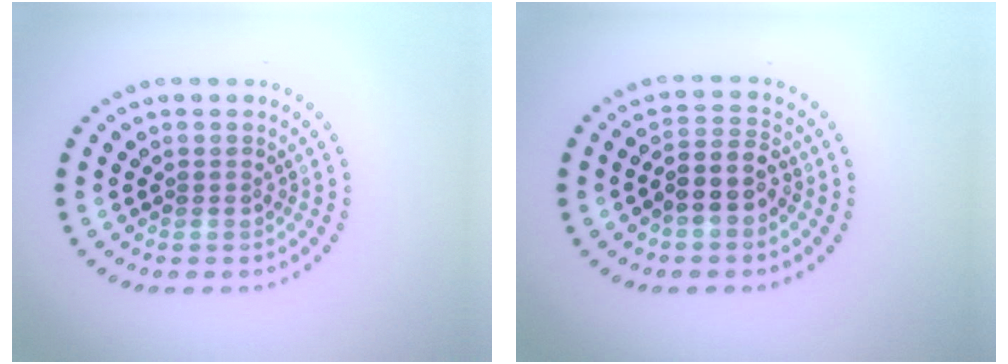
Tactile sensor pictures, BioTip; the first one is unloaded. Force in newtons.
{"total": 3.2, "press": 2.7, "slide": 1.6}